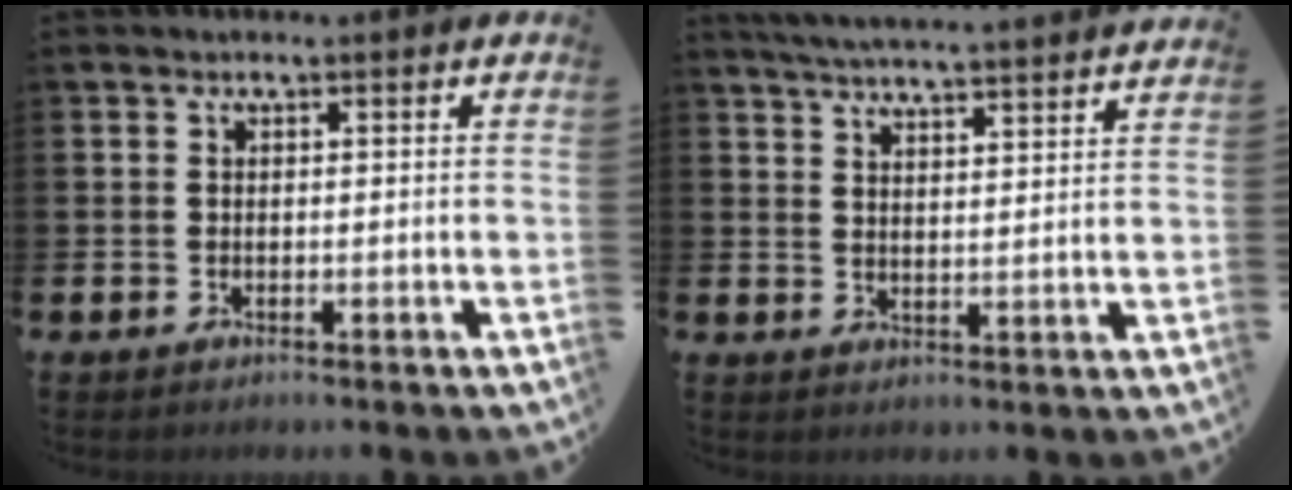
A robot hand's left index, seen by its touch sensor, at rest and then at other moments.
{"total": 5.3, "force": [5.2, -0.5, 0.8], "torque": [-0.032, -0.035, 0.091]}